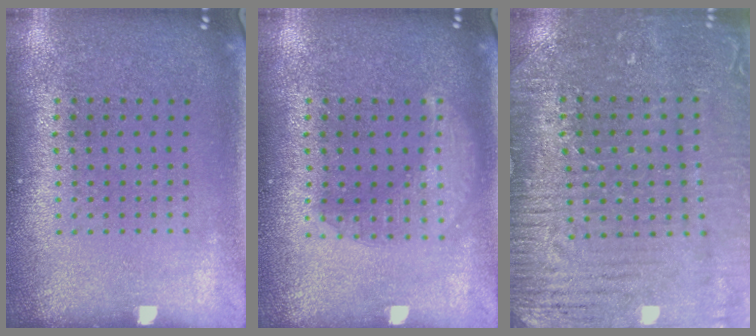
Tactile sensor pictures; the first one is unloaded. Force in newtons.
{"total": 2.3, "press": 2.3, "slide": 0.3}
{"total": 3.3, "press": 3.3, "slide": 0.4}